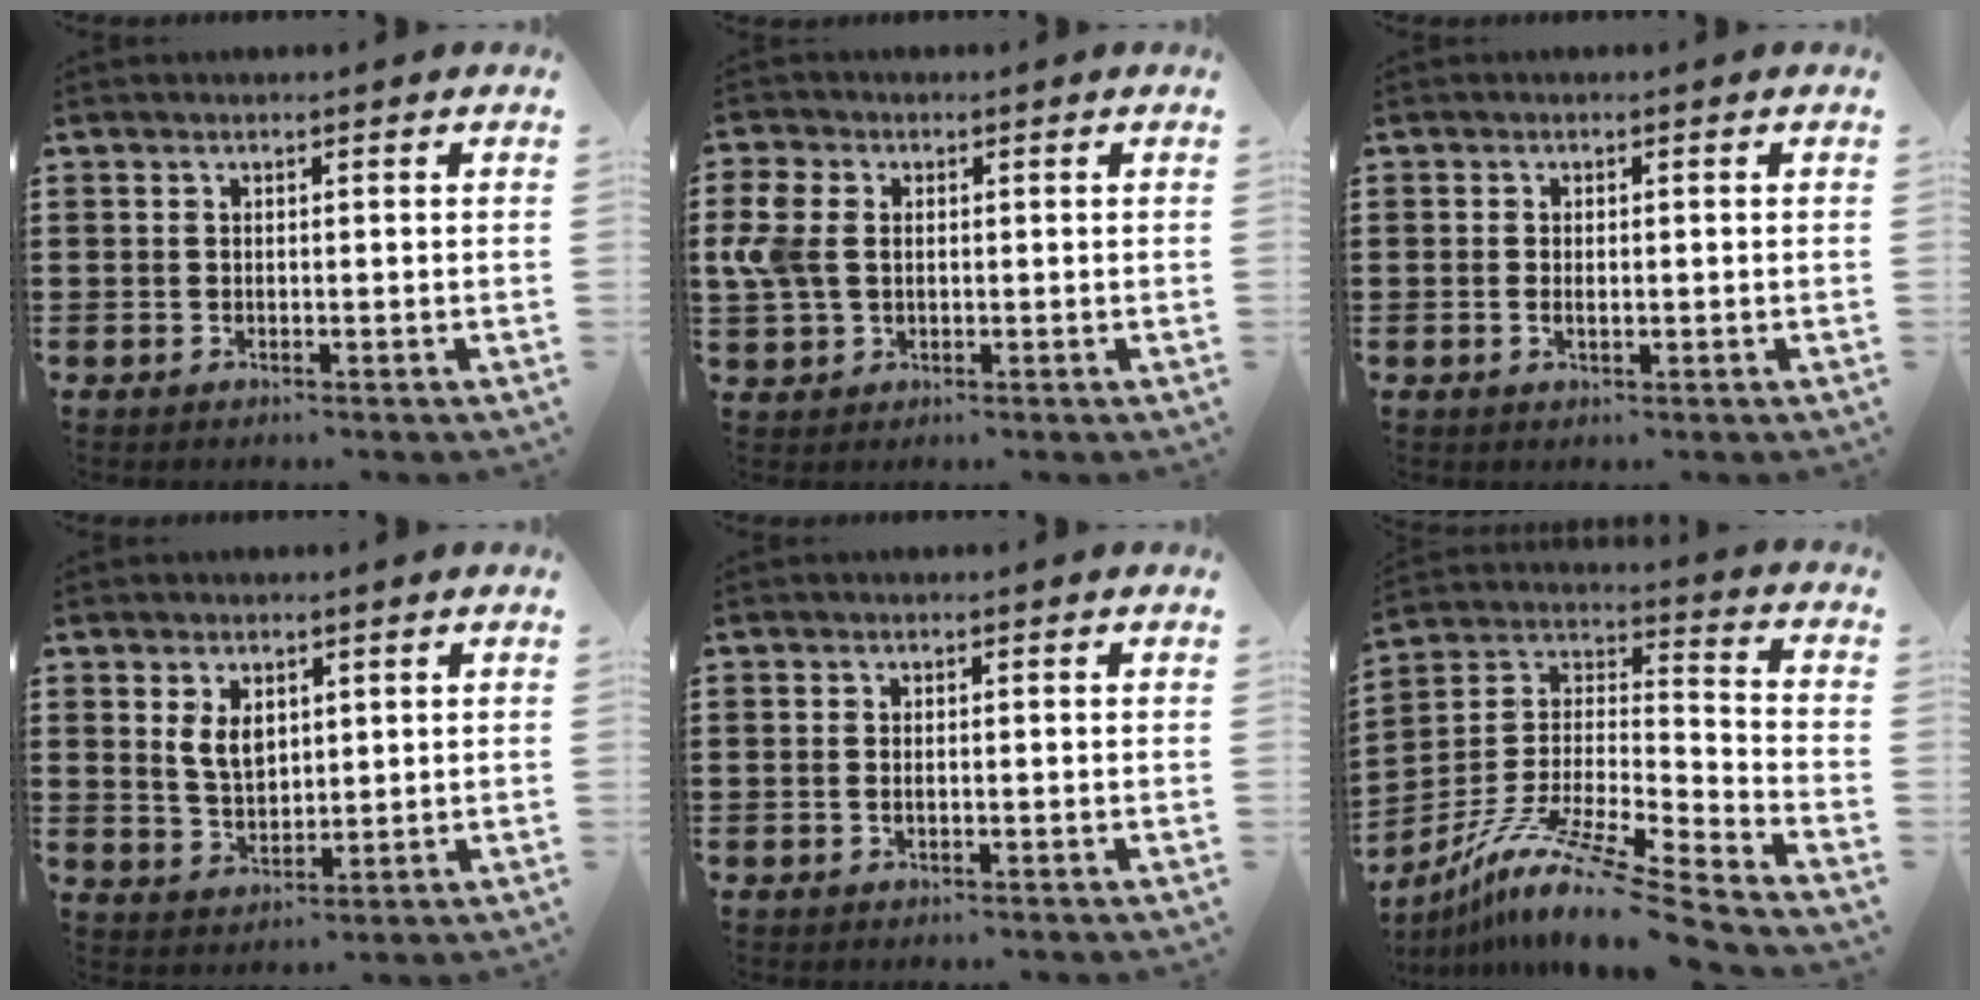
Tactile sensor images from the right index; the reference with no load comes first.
{"total": 5.1, "force": [0.7, 3.8, 3.4], "torque": [-0.104, 0.002, 0.004]}
{"total": 1.3, "force": [-0.2, 0.4, 1.2], "torque": [-0.022, 0.001, -0.004]}
{"total": 4.5, "force": [1.8, 2.8, 3.0], "torque": [-0.060, 0.005, 0.031]}
{"total": 0.9, "force": [-0.1, 0.4, 0.8], "torque": [-0.017, 0.001, -0.002]}
{"total": 12.2, "force": [-9.7, 0.4, 7.4], "torque": [-0.139, 0.008, -0.191]}